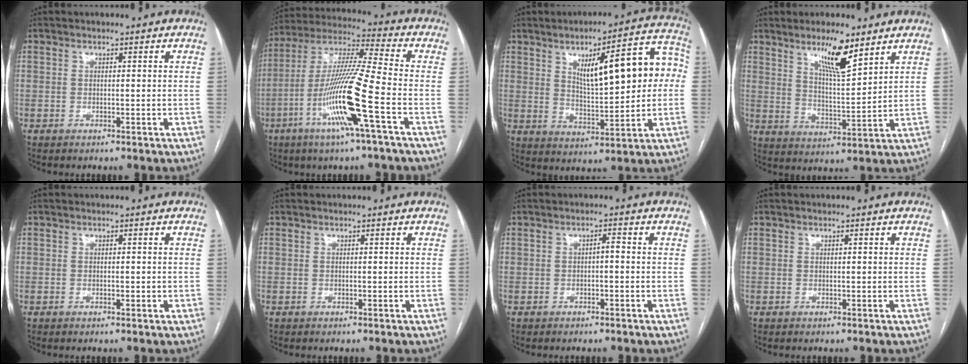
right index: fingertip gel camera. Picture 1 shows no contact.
{"total": 16.3, "force": [-5.9, -0.7, 15.1], "torque": [-0.303, -0.012, -0.118]}
{"total": 16.4, "force": [3.2, 4.3, 15.5], "torque": [-0.211, 0.034, 0.052]}
{"total": 9.0, "force": [6.1, 1.1, 6.5], "torque": [-0.116, -0.010, 0.109]}
{"total": 0.7, "force": [-0.1, 0.3, 0.6], "torque": [-0.009, -0.001, -0.001]}
{"total": 0.0}
{"total": 1.3, "force": [-0.2, 0.4, 1.2], "torque": [-0.020, 0.006, -0.003]}
{"total": 0.0}